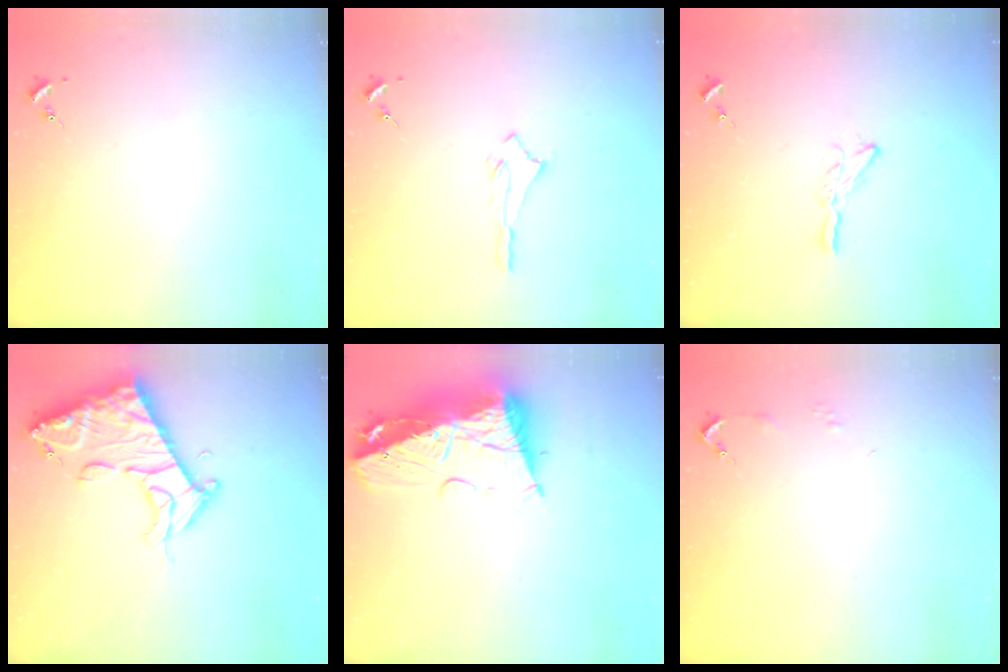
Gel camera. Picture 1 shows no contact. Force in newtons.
{"total": 2.9, "press": 2.9, "slide": 0.2}
{"total": 6.5, "press": 6.5, "slide": 0.3}
{"total": 15.7, "press": 15.6, "slide": 1.7}
{"total": 16.3, "press": 16.1, "slide": 2.0}
{"total": 2.9, "press": 2.8, "slide": 0.3}